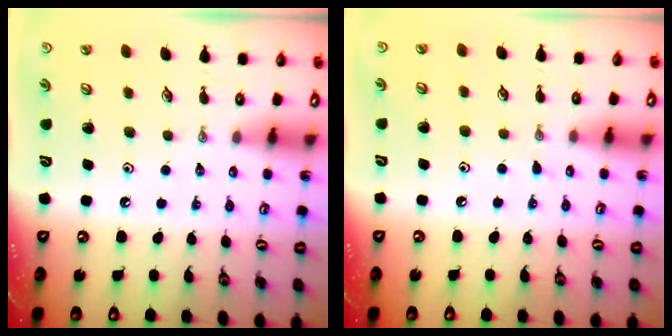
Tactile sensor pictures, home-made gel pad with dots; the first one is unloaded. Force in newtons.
{"total": 3.2, "press": 3.2, "slide": 0.4}